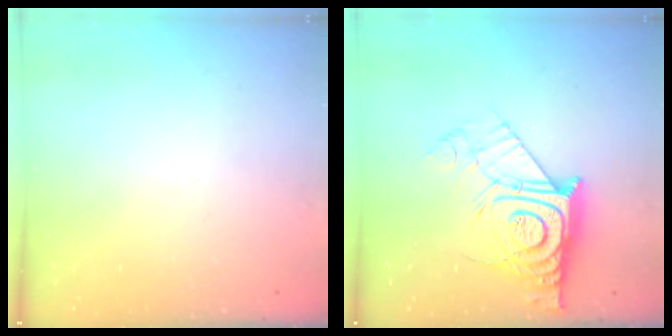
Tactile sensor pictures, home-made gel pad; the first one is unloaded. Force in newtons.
{"total": 16.2, "press": 16.1, "slide": 1.3}